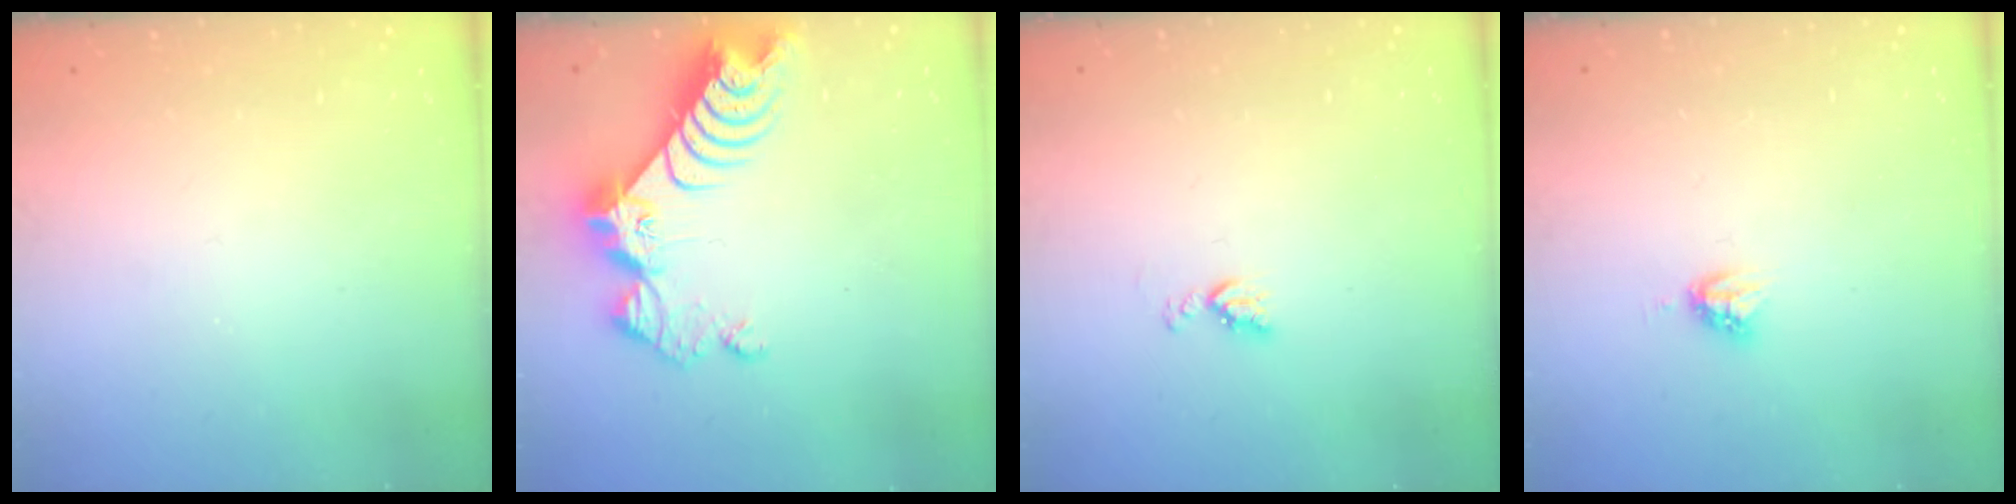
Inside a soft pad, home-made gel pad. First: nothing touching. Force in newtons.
{"total": 11.1, "press": 11.0, "slide": 1.0}
{"total": 4.5, "press": 4.5, "slide": 0.6}
{"total": 3.4, "press": 3.4, "slide": 0.4}